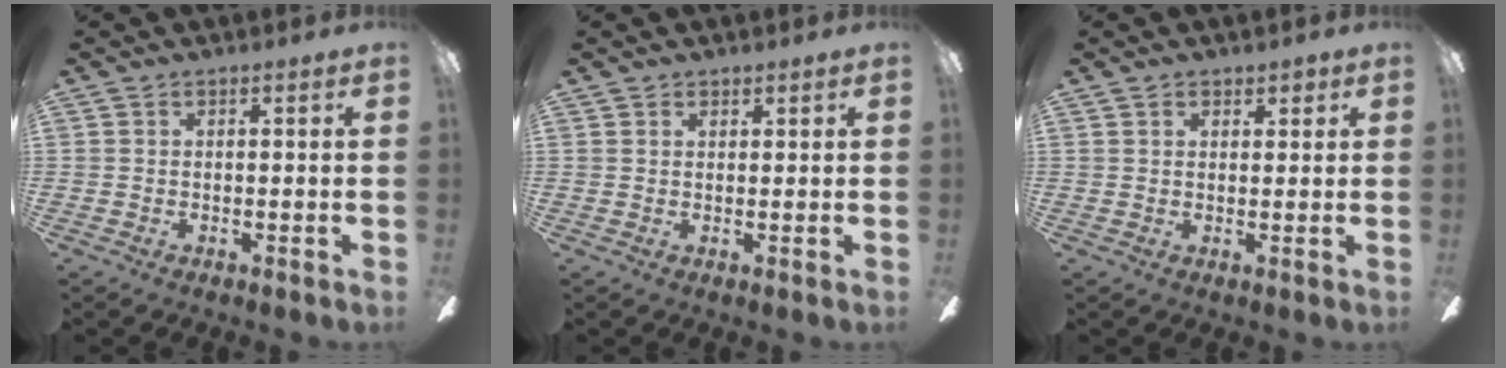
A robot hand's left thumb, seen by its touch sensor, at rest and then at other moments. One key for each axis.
{"total": 1.2, "fx": 1.0, "fy": 0.6, "fz": 0.0, "tx": 0.001, "ty": 0.000, "tz": 0.020}
{"total": 2.0, "fx": 1.4, "fy": 1.3, "fz": 0.6, "tx": -0.004, "ty": -0.001, "tz": 0.025}